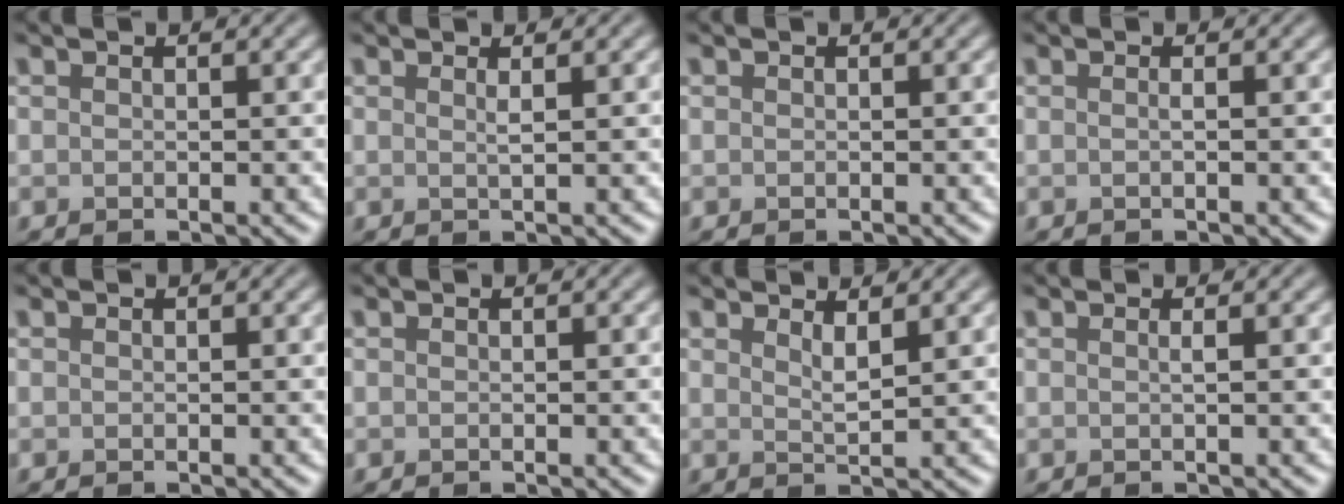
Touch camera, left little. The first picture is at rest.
{"total": 0.9, "force": [0.4, 0.3, 0.8], "torque": [-0.006, 0.000, 0.004]}
{"total": 0.0}
{"total": 0.6, "force": [0.0, 0.2, 0.6], "torque": [-0.008, -0.001, -0.005]}
{"total": 0.0}
{"total": 0.0}
{"total": 1.8, "force": [1.3, 0.4, 1.2], "torque": [-0.019, -0.003, 0.020]}
{"total": 0.9, "force": [0.1, 0.3, 0.8], "torque": [-0.007, 0.000, -0.005]}